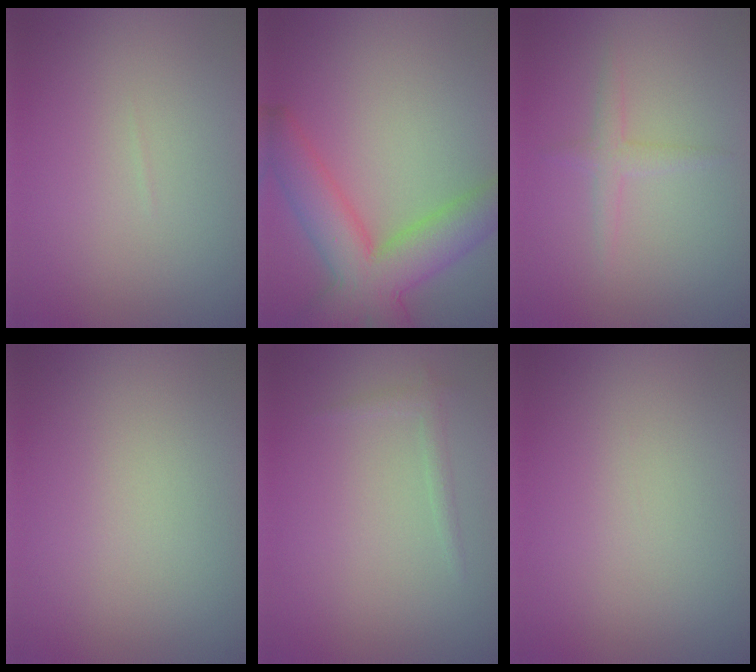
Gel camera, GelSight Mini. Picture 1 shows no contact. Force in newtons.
{"total": 8.6, "press": 8.6, "slide": 0.4}
{"total": 1.5, "press": 1.5, "slide": 0.0}
{"total": 0.0}
{"total": 1.0, "press": 1.0, "slide": 0.0}
{"total": 0.0}